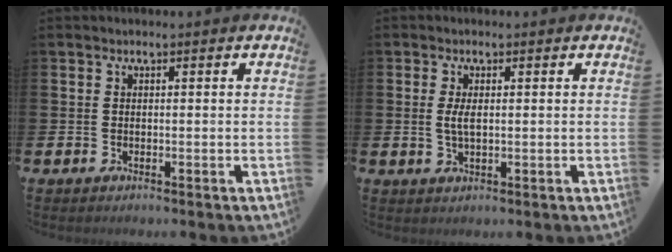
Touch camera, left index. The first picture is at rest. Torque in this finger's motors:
{"motor_torque": [0.96, -0.06, 0.14, 0.15]}